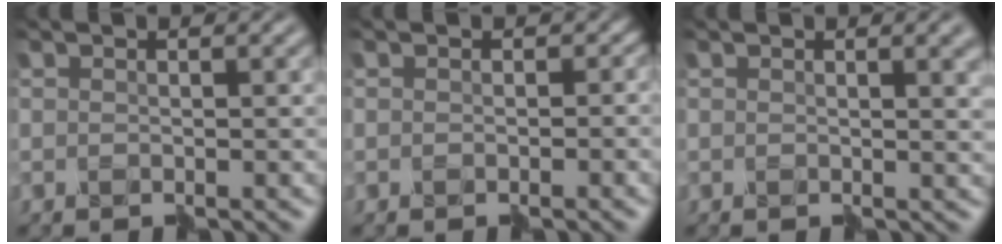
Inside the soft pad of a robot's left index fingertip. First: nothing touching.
{"total": 1.9, "force": [-1.0, 1.6, 0.3], "torque": [0.010, 0.000, -0.014]}
{"total": 4.2, "force": [1.7, 1.8, 3.4], "torque": [-0.019, 0.005, 0.023]}